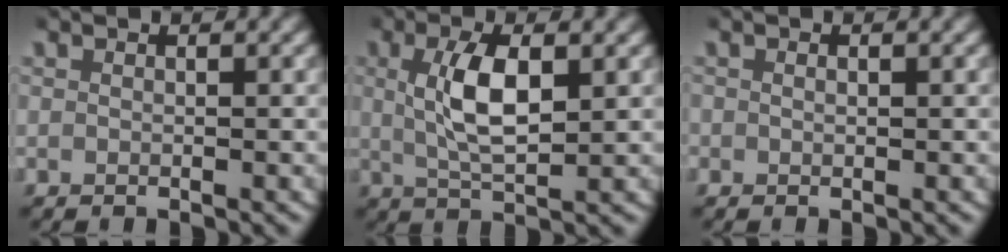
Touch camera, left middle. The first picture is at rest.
{"total": 4.6, "force": [0.9, 1.5, 4.2], "torque": [-0.084, -0.007, 0.021]}
{"total": 0.6, "force": [0.1, 0.5, 0.3], "torque": [-0.002, -0.001, 0.001]}